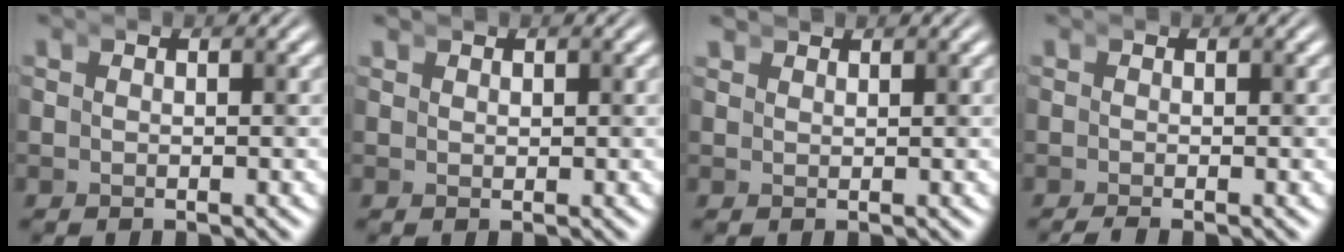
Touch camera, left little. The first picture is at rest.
{"total": 0.9, "force": [0.8, 0.1, 0.3], "torque": [-0.006, 0.001, 0.016]}
{"total": 1.3, "force": [1.3, -0.2, 0.0], "torque": [-0.002, 0.001, 0.023]}
{"total": 0.6, "force": [-0.6, 0.1, 0.2], "torque": [-0.001, 0.000, -0.011]}